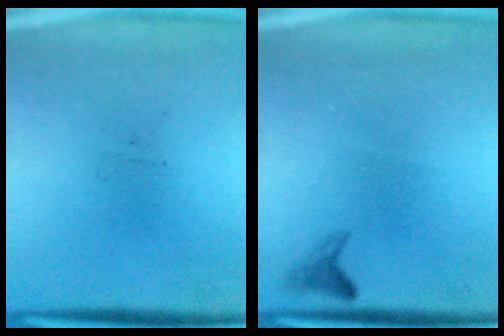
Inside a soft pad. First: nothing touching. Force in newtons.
{"total": 1.0}